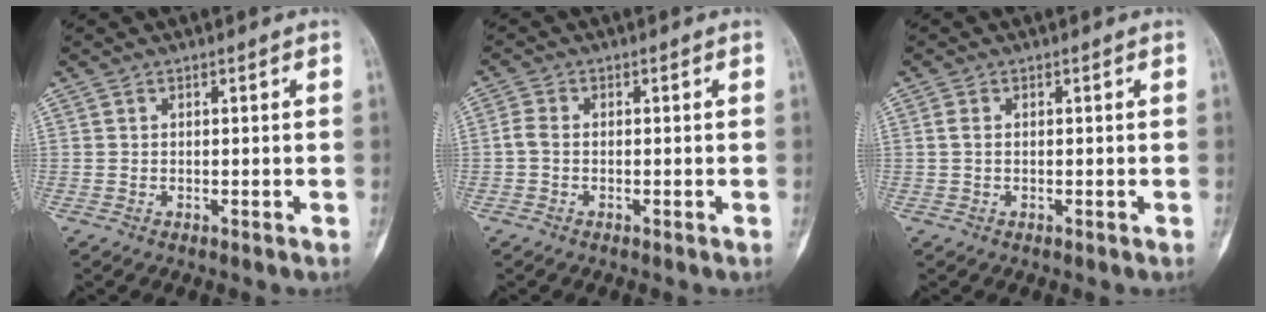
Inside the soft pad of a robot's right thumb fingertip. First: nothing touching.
{"total": 2.1, "force": [-0.4, 1.4, 1.5], "torque": [-0.036, 0.002, -0.017]}
{"total": 1.1, "force": [0.1, 0.7, 0.9], "torque": [-0.020, 0.000, 0.000]}